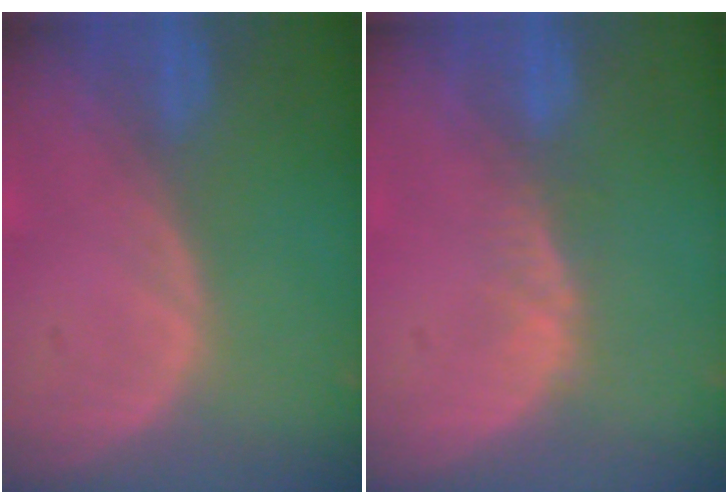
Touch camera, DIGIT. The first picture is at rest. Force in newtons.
{"total": 2.3, "press": 1.9, "slide": 1.4}